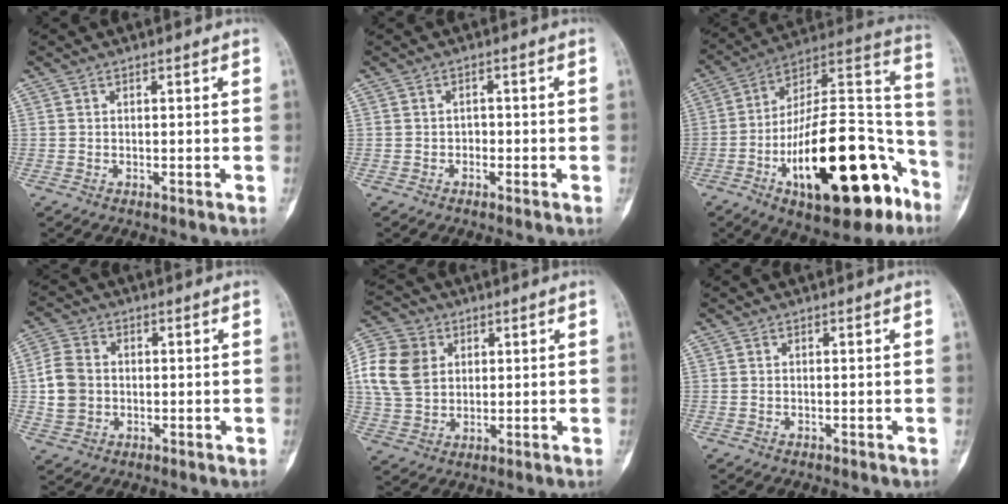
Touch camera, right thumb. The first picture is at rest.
{"total": 1.2, "force": [-0.5, 1.0, 0.4], "torque": [0.004, 0.006, -0.011]}
{"total": 31.2, "force": [-13.4, 12.8, 25.1], "torque": [-0.342, 0.080, -0.201]}
{"total": 7.7, "force": [-0.2, 6.4, 4.3], "torque": [-0.076, 0.009, -0.007]}
{"total": 13.1, "force": [2.9, 10.4, 7.4], "torque": [-0.136, 0.003, 0.053]}
{"total": 0.0}